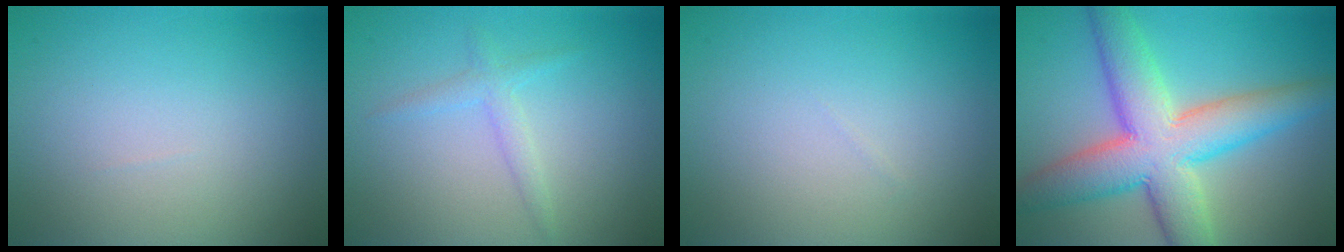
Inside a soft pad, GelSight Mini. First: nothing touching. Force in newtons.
{"total": 1.5, "press": 1.5, "slide": 0.1}
{"total": 0.0}
{"total": 9.6, "press": 9.6, "slide": 0.2}